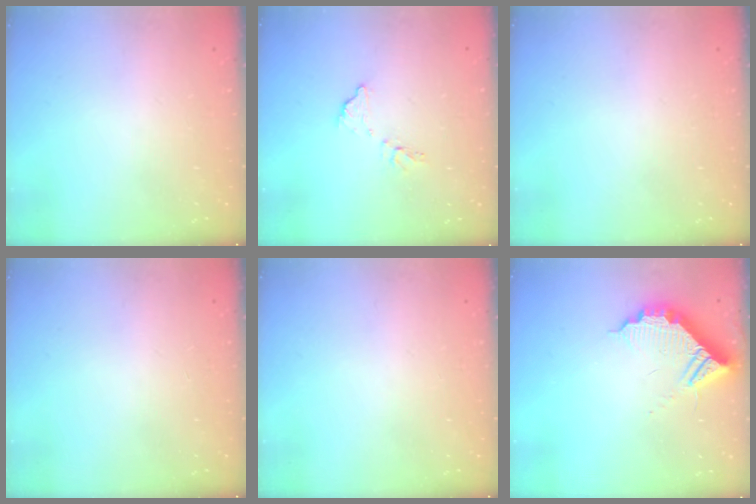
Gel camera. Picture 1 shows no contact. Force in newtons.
{"total": 7.4, "press": 7.4, "slide": 0.4}
{"total": 0.0}
{"total": 0.0}
{"total": 0.0}
{"total": 10.5, "press": 10.4, "slide": 0.8}